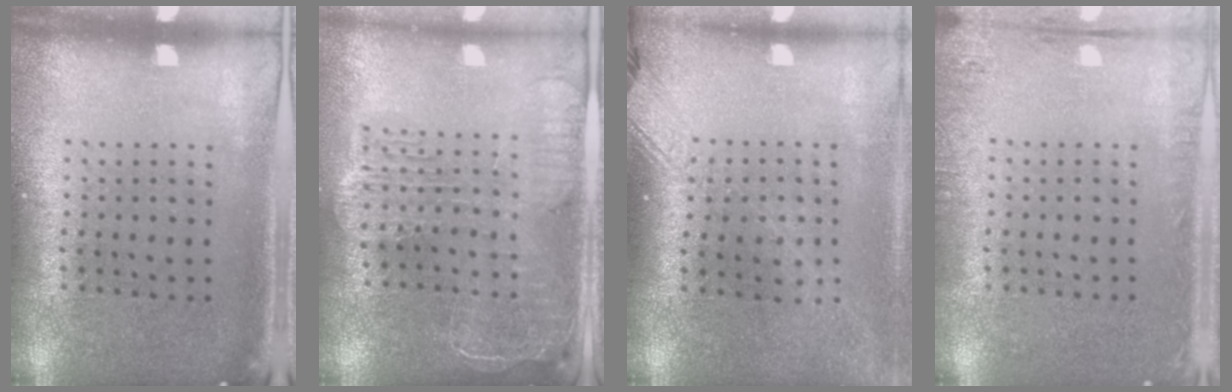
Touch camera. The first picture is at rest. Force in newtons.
{"total": 2.4, "press": 2.1, "slide": 1.2}
{"total": 1.8, "press": 1.4, "slide": 1.0}
{"total": 1.5, "press": 1.5, "slide": 0.2}